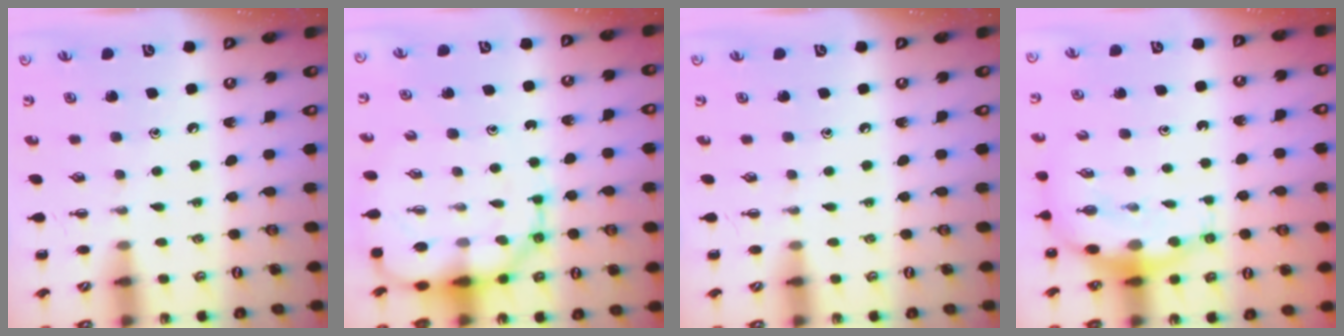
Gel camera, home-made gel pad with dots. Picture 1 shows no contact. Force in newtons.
{"total": 10.7, "press": 10.2, "slide": 3.1}
{"total": 0.0}
{"total": 6.6, "press": 6.5, "slide": 1.6}